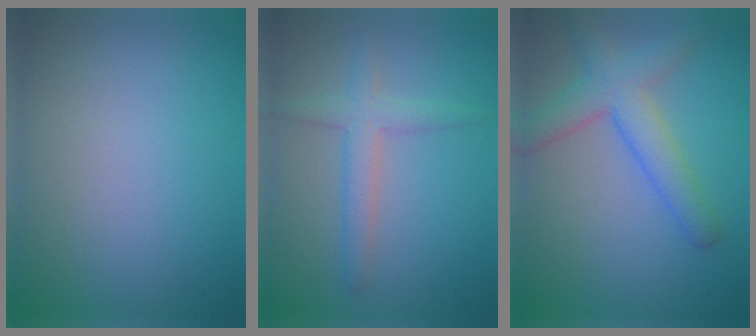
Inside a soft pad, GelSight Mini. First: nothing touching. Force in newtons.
{"total": 2.9, "press": 2.9, "slide": 0.2}
{"total": 4.8, "press": 4.8, "slide": 0.3}